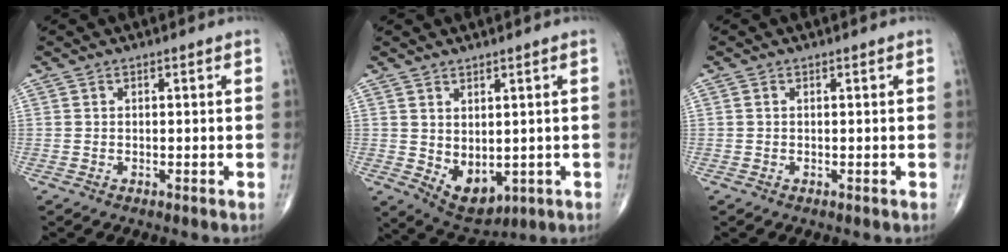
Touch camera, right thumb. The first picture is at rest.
{"total": 7.2, "force": [-0.4, 4.4, 5.7], "torque": [-0.066, -0.010, 0.021]}
{"total": 0.0}